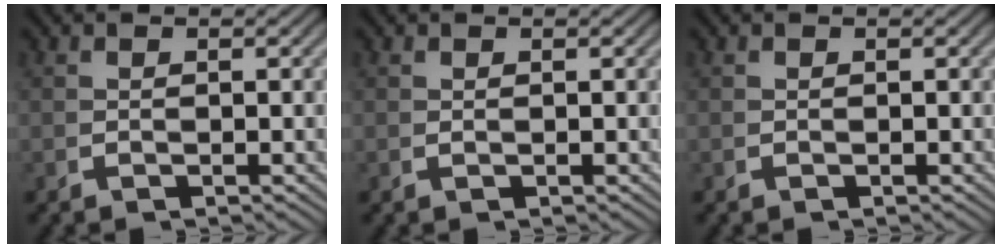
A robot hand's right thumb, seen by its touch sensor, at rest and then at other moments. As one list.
[{"total": 0.0}, {"total": 0.0}]